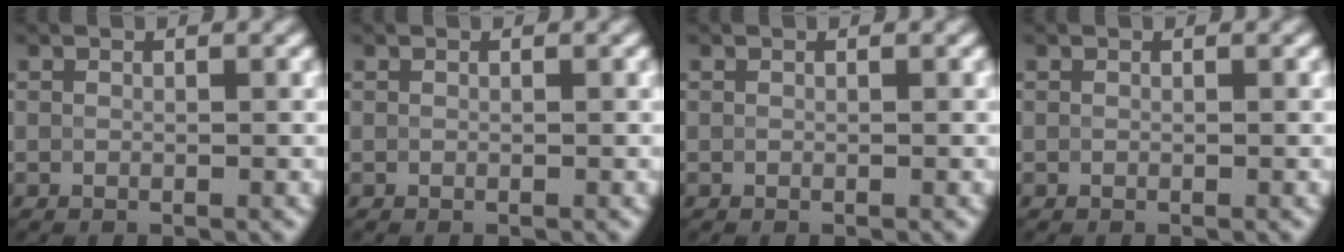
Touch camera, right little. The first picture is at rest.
{"total": 0.0}
{"total": 0.0}
{"total": 0.0}